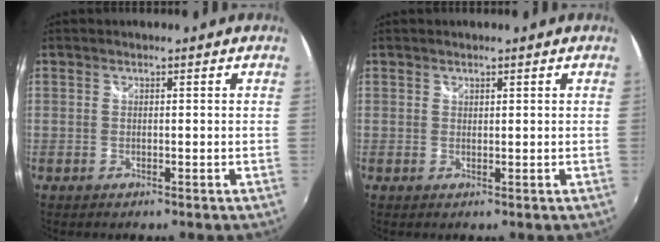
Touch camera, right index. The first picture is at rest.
{"total": 0.5, "force": [0.5, 0.2, 0.0], "torque": [0.000, 0.000, 0.009]}